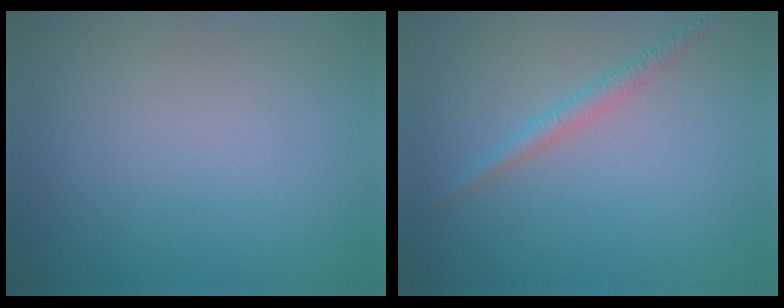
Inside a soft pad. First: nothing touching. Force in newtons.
{"total": 1.6, "press": 1.6, "slide": 0.0}